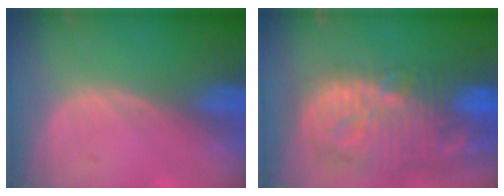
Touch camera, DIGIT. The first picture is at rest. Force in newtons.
{"total": 14.2, "press": 12.4, "slide": 6.9}